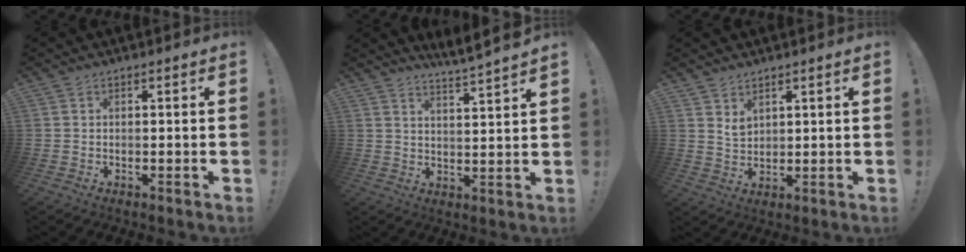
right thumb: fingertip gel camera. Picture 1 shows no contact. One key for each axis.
{"total": 5.8, "fx": 5.1, "fy": -0.7, "fz": 2.8, "tx": -0.045, "ty": -0.043, "tz": 0.083}
{"total": 3.8, "fx": 2.9, "fy": 2.0, "fz": 1.4, "tx": -0.015, "ty": -0.023, "tz": 0.053}